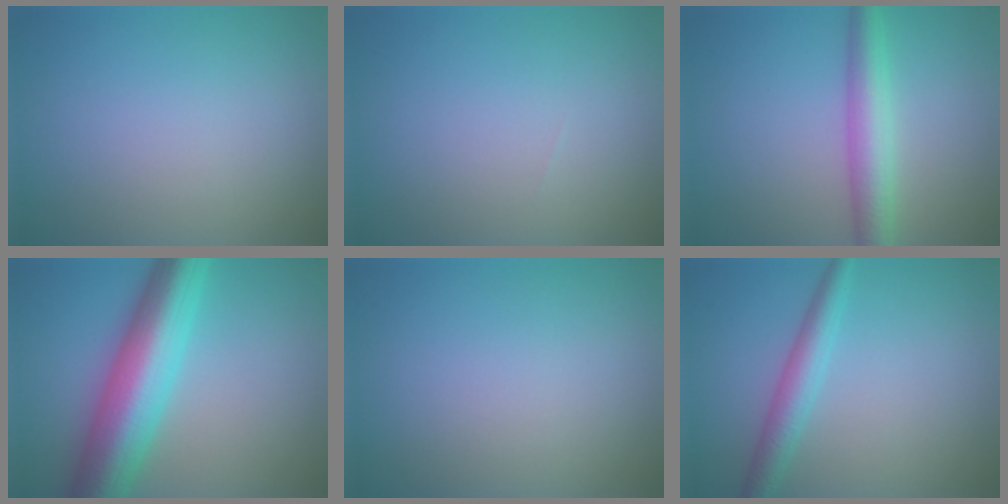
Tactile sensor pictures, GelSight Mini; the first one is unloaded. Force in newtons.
{"total": 0.0}
{"total": 4.3, "press": 4.3, "slide": 0.0}
{"total": 10.3, "press": 10.3, "slide": 0.2}
{"total": 0.0}
{"total": 3.1, "press": 3.1, "slide": 0.1}